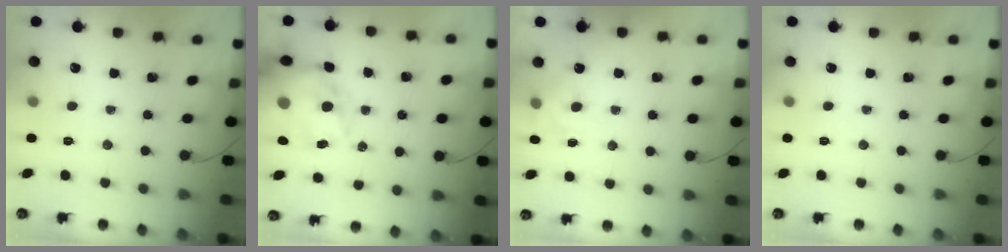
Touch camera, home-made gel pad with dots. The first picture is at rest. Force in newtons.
{"total": 23.6, "press": 23.0, "slide": 5.3}
{"total": 6.6, "press": 6.5, "slide": 1.5}
{"total": 0.0}